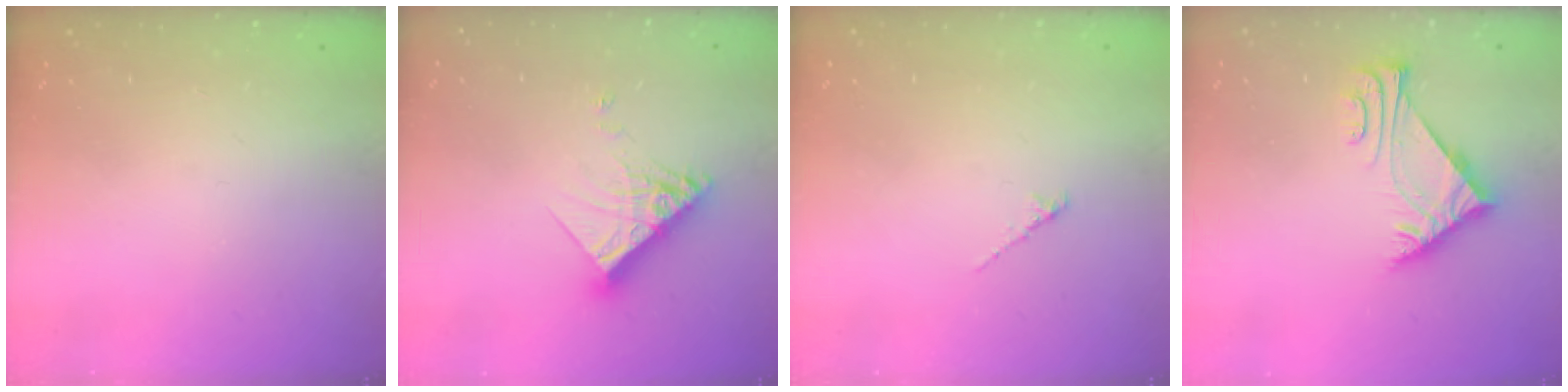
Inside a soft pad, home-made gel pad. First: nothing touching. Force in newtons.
{"total": 12.3, "press": 12.3, "slide": 0.9}
{"total": 1.2, "press": 1.1, "slide": 0.4}
{"total": 6.4, "press": 6.3, "slide": 0.9}